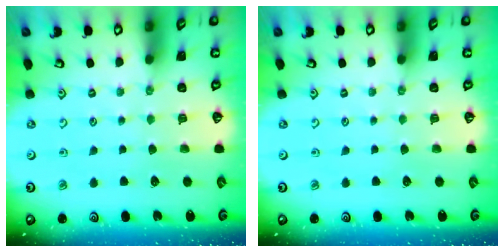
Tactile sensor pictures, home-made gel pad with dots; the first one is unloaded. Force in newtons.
{"total": 0.0}